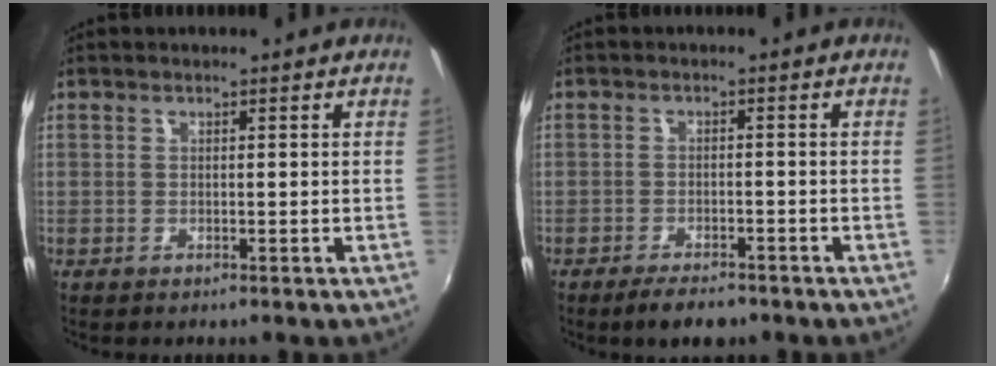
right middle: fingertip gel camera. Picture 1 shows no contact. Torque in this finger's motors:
{"motor_torque": [1.07, -1.07, 0.09, 0.05]}